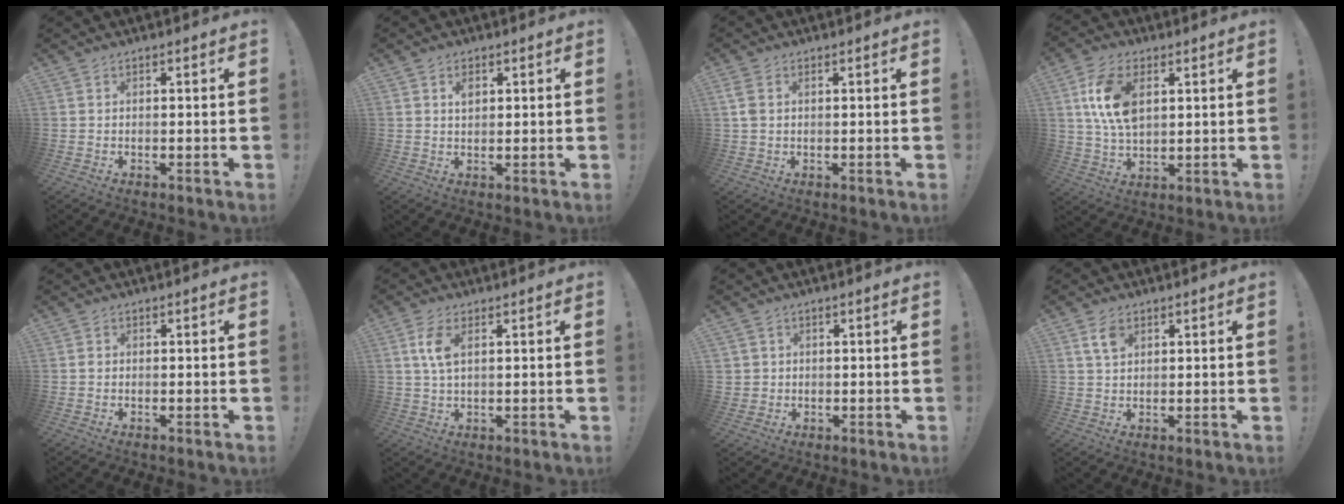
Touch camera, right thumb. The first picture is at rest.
{"total": 2.9, "force": [1.1, 2.0, 1.8], "torque": [-0.009, -0.007, 0.013]}
{"total": 3.4, "force": [1.2, 2.1, 2.4], "torque": [-0.051, -0.001, 0.021]}
{"total": 13.1, "force": [4.0, 7.8, 9.7], "torque": [-0.191, -0.005, 0.072]}
{"total": 0.6, "force": [-0.1, 0.5, 0.3], "torque": [-0.005, 0.002, -0.002]}
{"total": 6.4, "force": [1.9, 3.0, 5.3], "torque": [-0.098, -0.002, 0.031]}
{"total": 4.3, "force": [1.3, 4.0, 0.5], "torque": [0.000, -0.005, 0.027]}
{"total": 4.9, "force": [2.4, 2.8, 3.2], "torque": [-0.046, -0.005, 0.042]}